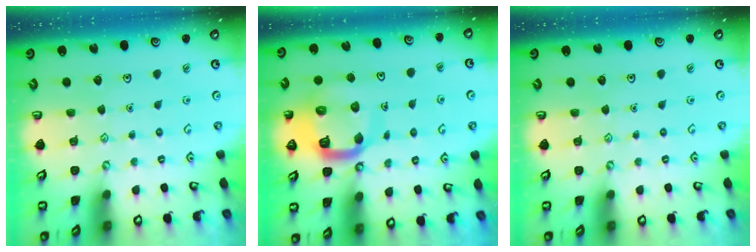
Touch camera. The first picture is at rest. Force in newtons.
{"total": 12.7, "press": 12.6, "slide": 1.3}
{"total": 0.0}